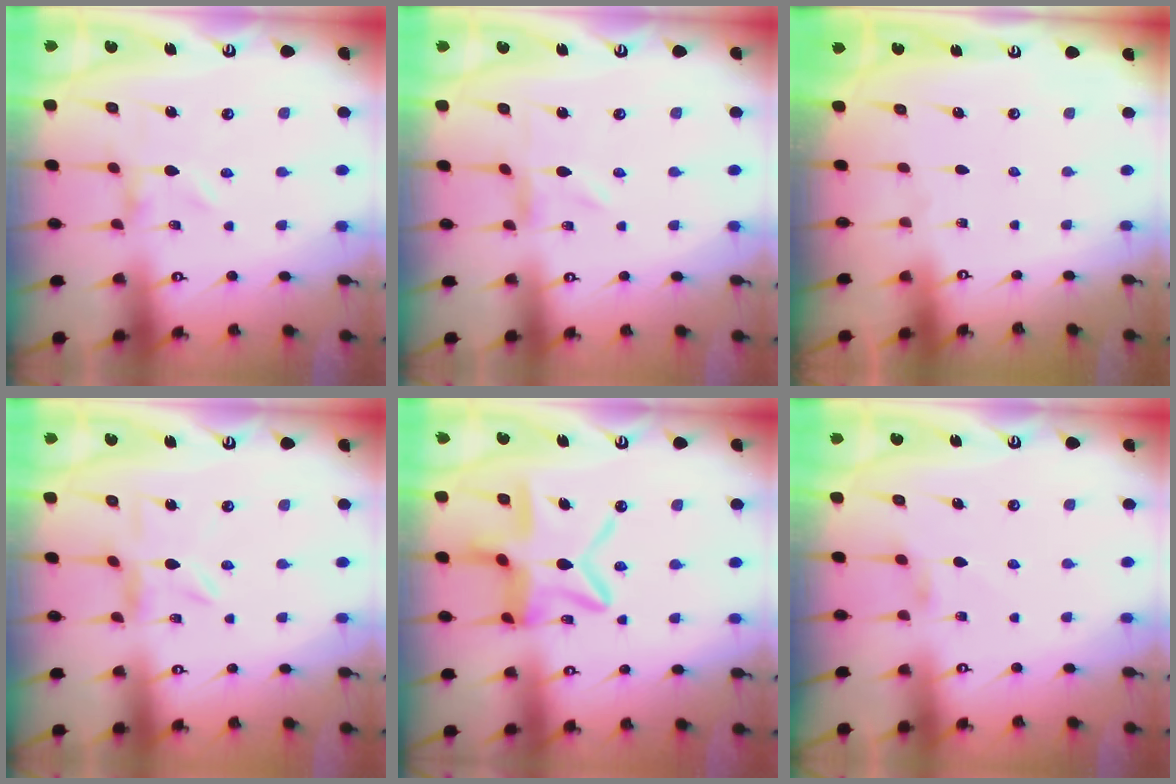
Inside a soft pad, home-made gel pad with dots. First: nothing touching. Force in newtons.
{"total": 0.0}
{"total": 0.0}
{"total": 3.7, "press": 3.6, "slide": 0.4}
{"total": 16.3, "press": 16.2, "slide": 1.5}
{"total": 2.7, "press": 2.7, "slide": 0.5}